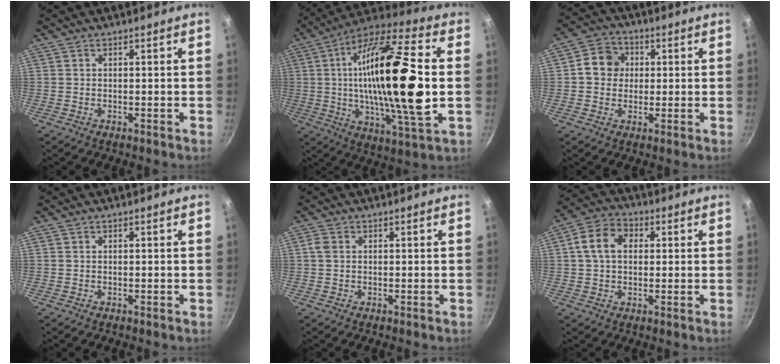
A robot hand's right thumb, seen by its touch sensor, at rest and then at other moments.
{"total": 27.3, "force": [0.8, 7.3, 26.3], "torque": [-0.470, 0.004, 0.001]}
{"total": 7.2, "force": [0.8, 6.5, 3.1], "torque": [-0.018, 0.012, -0.001]}
{"total": 0.0}
{"total": 1.6, "force": [0.2, 1.2, 1.0], "torque": [-0.020, 0.003, 0.004]}
{"total": 8.6, "force": [1.5, 6.4, 5.6], "torque": [-0.084, 0.016, 0.012]}